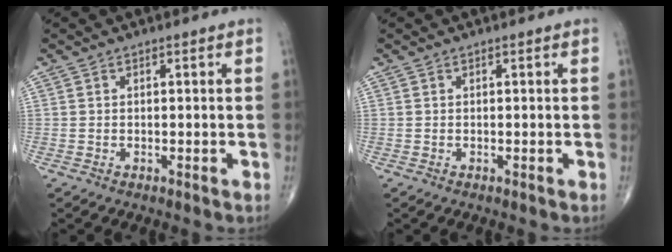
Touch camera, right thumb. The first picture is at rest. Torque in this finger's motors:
{"motor_torque": [-0.10, -0.10, 0.00, 0.00, 0.00]}